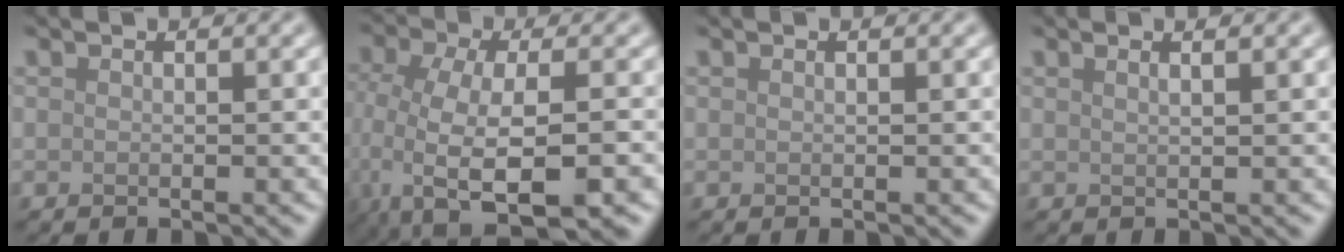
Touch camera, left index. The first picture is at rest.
{"total": 9.5, "force": [-3.6, 4.2, 7.7], "torque": [-0.148, -0.025, -0.053]}
{"total": 0.0}
{"total": 1.9, "force": [1.1, 0.7, 1.4], "torque": [-0.002, 0.000, -0.003]}